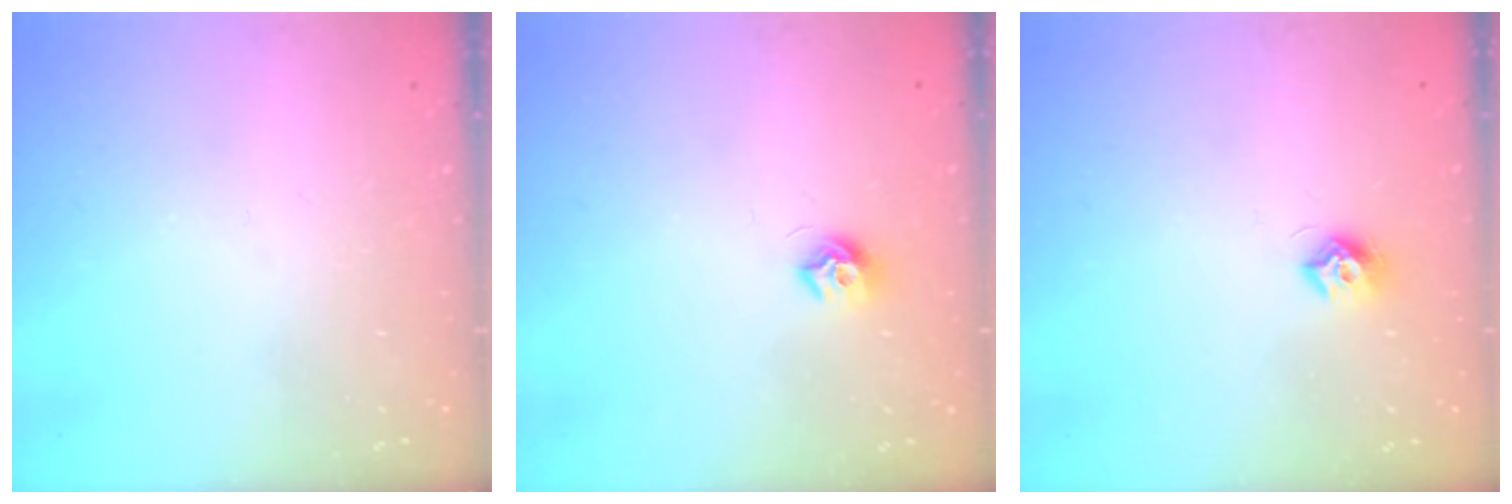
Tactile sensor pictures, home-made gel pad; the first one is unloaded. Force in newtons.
{"total": 6.7, "press": 6.6, "slide": 0.6}
{"total": 7.3, "press": 7.3, "slide": 0.6}